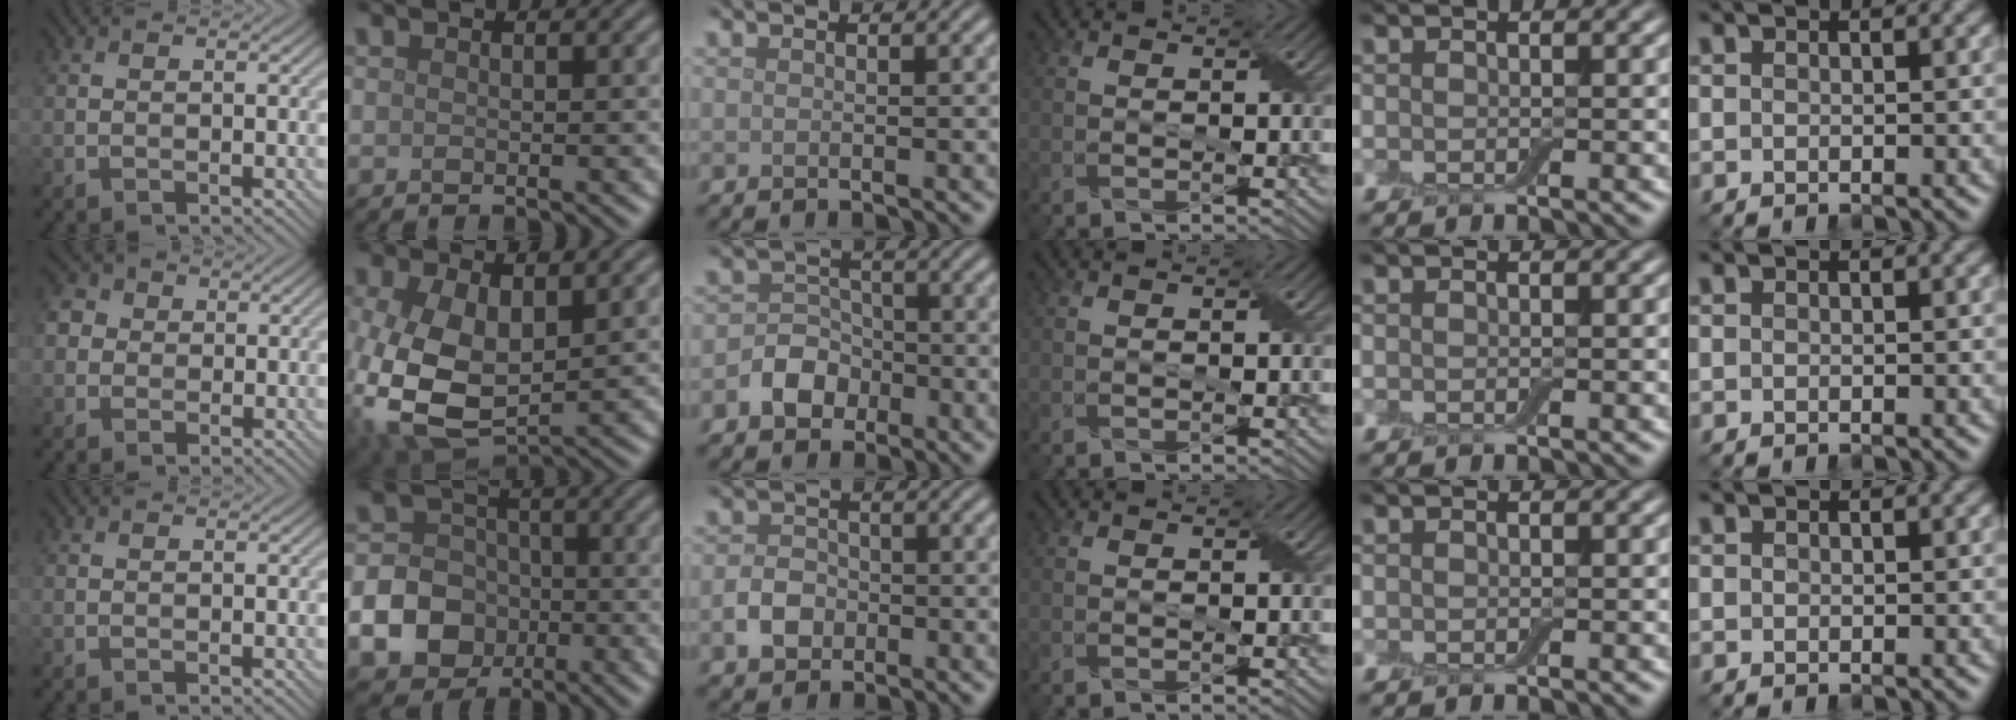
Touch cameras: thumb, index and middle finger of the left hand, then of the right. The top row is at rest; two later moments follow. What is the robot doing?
{"motion": "fold", "object": "aluminum foil"}